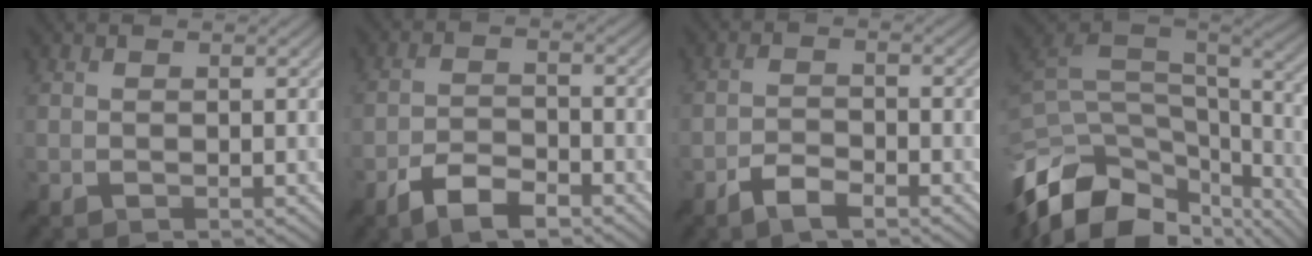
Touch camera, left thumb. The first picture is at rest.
{"total": 5.6, "force": [-3.9, 2.0, 3.5], "torque": [-0.068, 0.000, -0.077]}
{"total": 3.5, "force": [-2.5, 1.1, 2.1], "torque": [-0.045, 0.001, -0.054]}
{"total": 16.1, "force": [-8.5, 8.7, 10.5], "torque": [-0.268, -0.024, -0.130]}